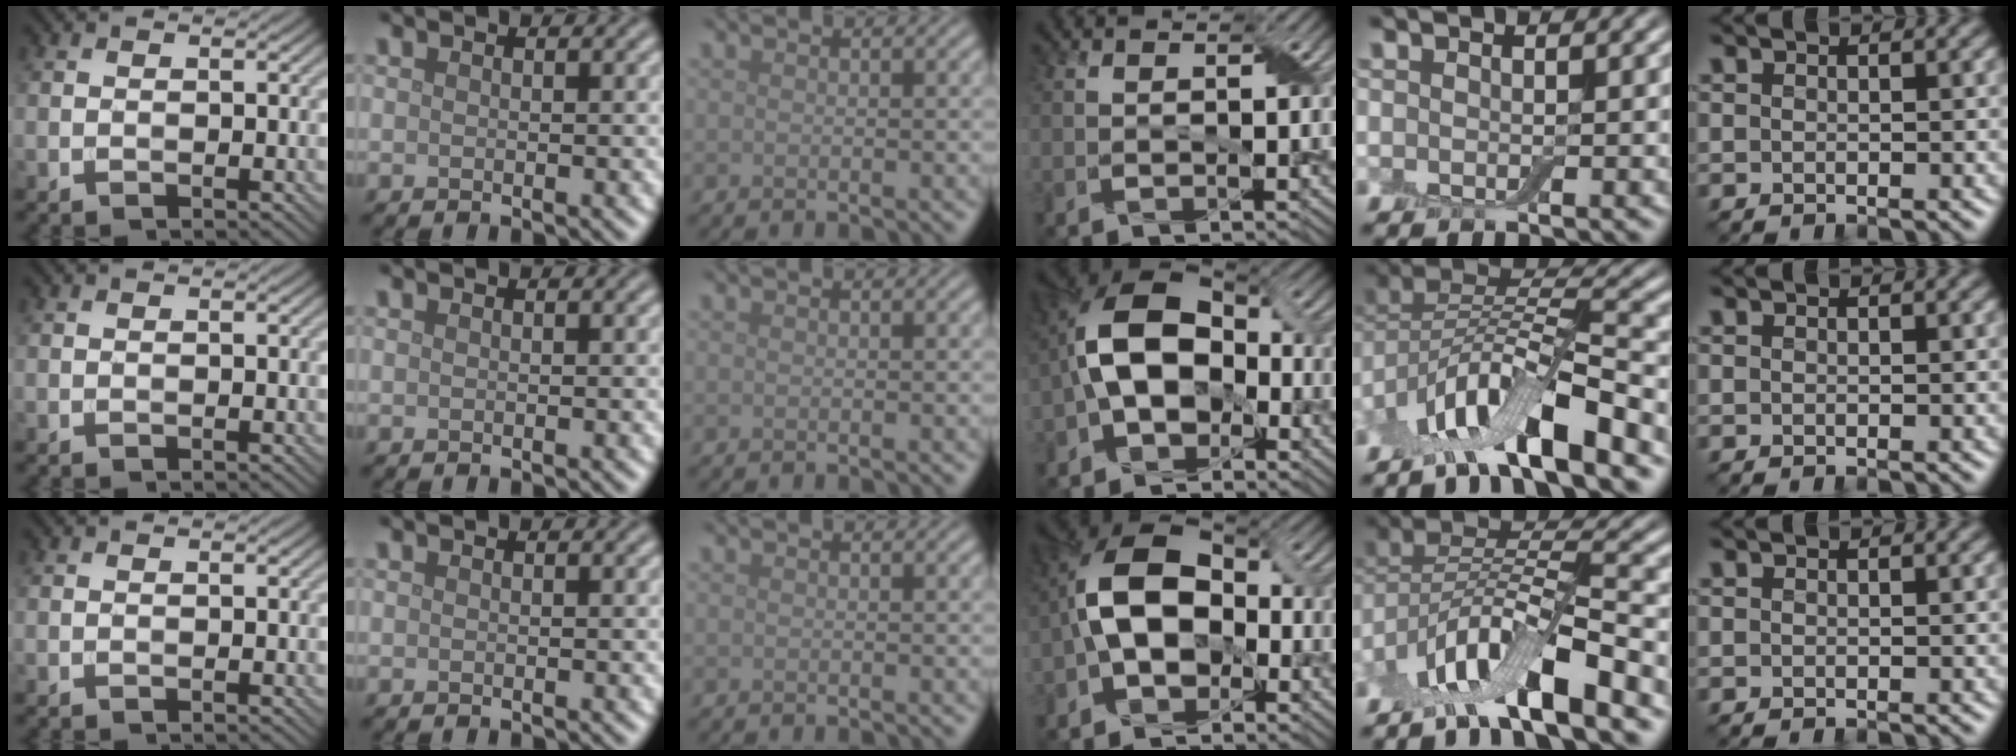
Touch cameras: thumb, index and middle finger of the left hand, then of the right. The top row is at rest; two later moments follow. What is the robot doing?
{"motion": "fold", "object": "cloth"}